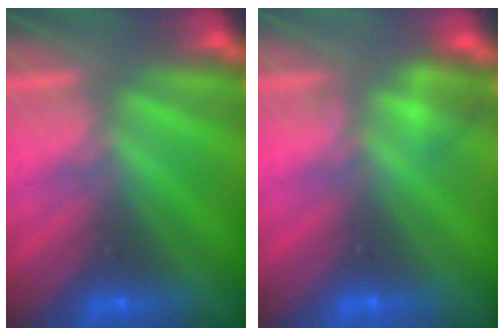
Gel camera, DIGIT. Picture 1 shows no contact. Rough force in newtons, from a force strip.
{"total": 2.3}